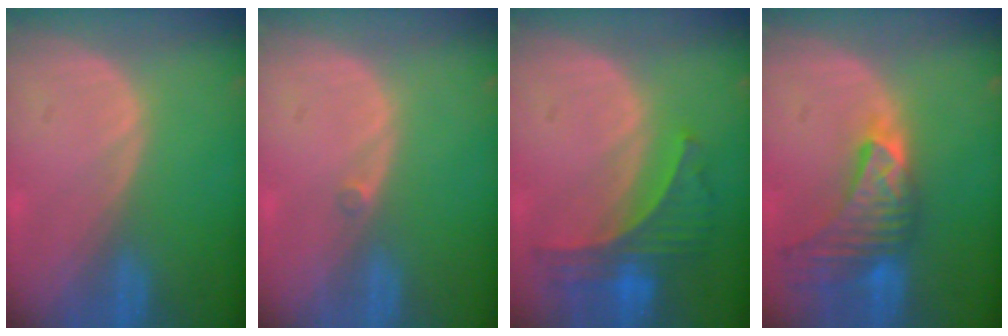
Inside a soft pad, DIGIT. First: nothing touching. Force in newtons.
{"total": 0.7, "press": 0.6, "slide": 0.3}
{"total": 7.2, "press": 6.4, "slide": 3.3}
{"total": 9.2, "press": 8.3, "slide": 4.0}